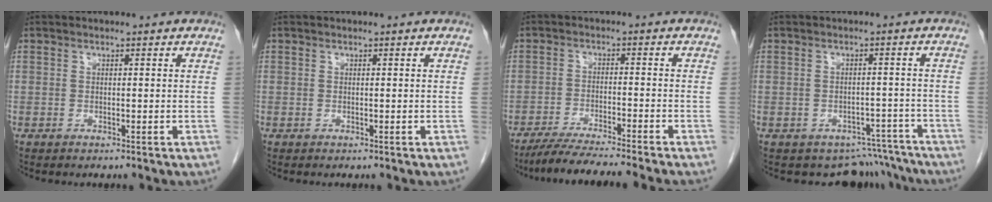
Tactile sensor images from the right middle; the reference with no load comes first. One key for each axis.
{"total": 0.0}
{"total": 10.7, "fx": -9.3, "fy": -1.4, "fz": 5.1, "tx": -0.061, "ty": -0.025, "tz": -0.148}
{"total": 7.9, "fx": -7.1, "fy": 3.6, "fz": -0.4, "tx": 0.027, "ty": 0.032, "tz": -0.078}